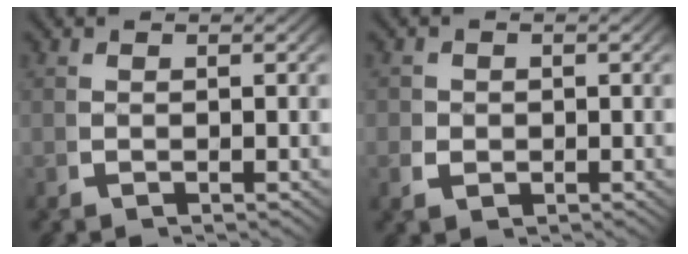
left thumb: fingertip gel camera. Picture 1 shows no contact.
{"total": 1.9, "force": [-0.1, 1.7, 0.8], "torque": [-0.016, -0.006, 0.000]}